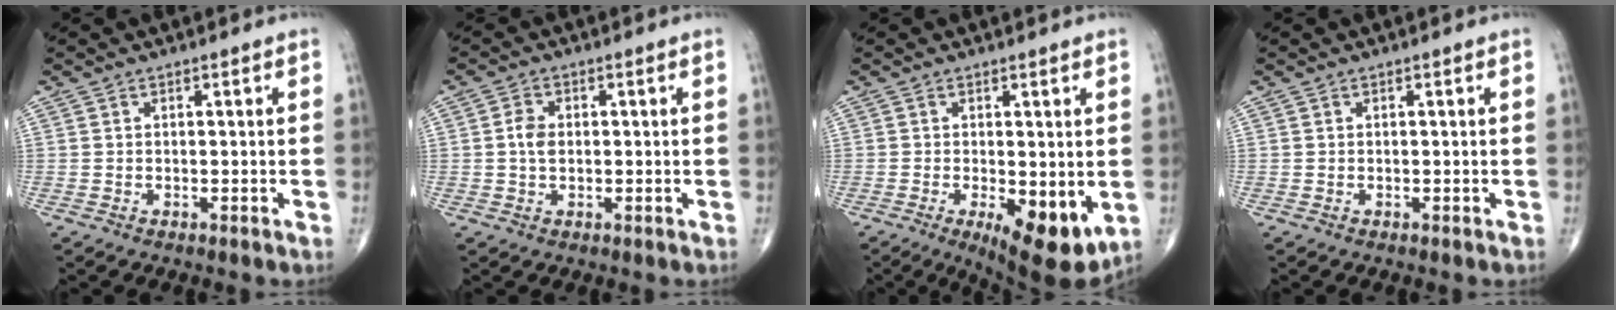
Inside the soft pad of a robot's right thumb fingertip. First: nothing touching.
{"total": 3.1, "force": [0.1, 2.1, 2.3], "torque": [-0.039, 0.002, -0.002]}
{"total": 11.0, "force": [-2.5, 4.2, 9.9], "torque": [-0.134, -0.025, -0.027]}
{"total": 0.0}